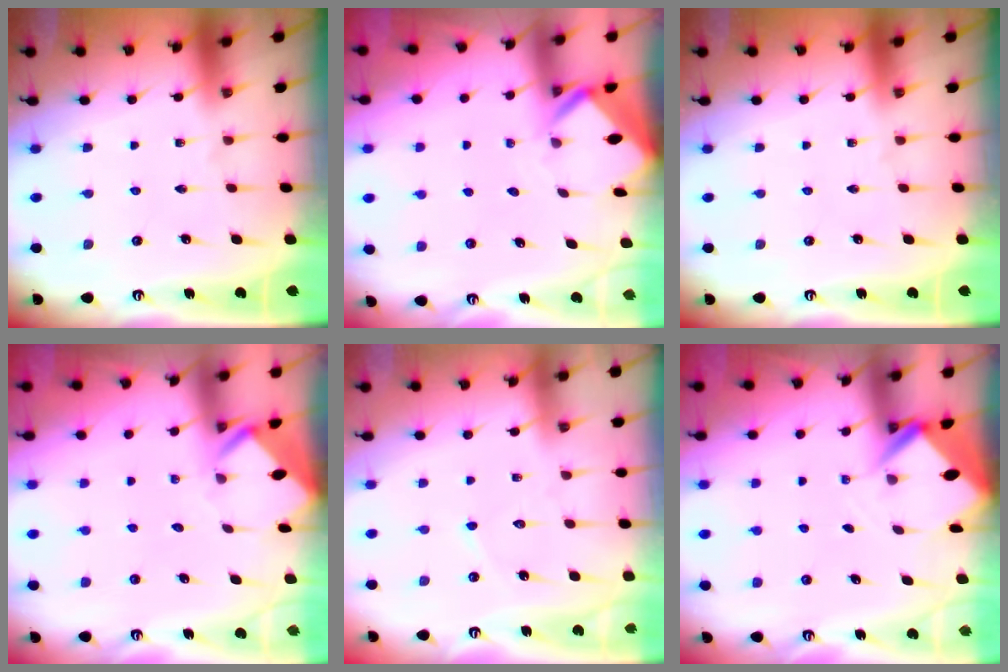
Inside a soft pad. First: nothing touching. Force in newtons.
{"total": 2.7, "press": 2.7, "slide": 0.2}
{"total": 0.0}
{"total": 3.6, "press": 3.6, "slide": 0.3}
{"total": 3.1, "press": 3.1, "slide": 0.2}
{"total": 2.7, "press": 2.7, "slide": 0.1}